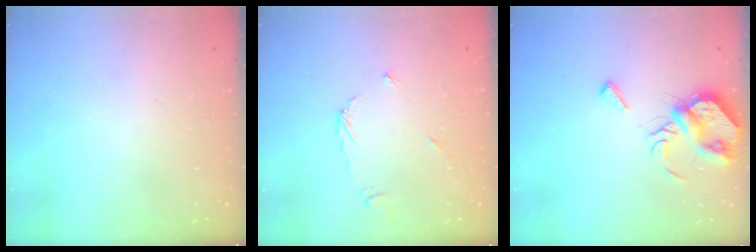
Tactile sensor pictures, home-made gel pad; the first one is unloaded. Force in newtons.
{"total": 3.4, "press": 3.4, "slide": 0.4}
{"total": 8.4, "press": 8.3, "slide": 0.6}